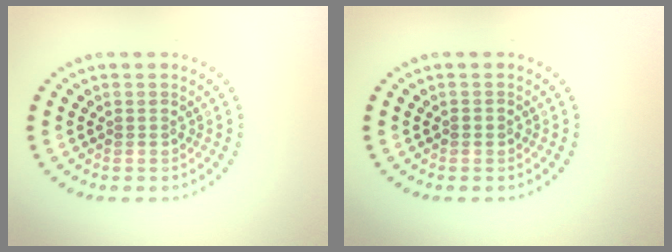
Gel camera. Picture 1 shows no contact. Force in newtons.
{"total": 0.9, "press": 0.9, "slide": 0.2}